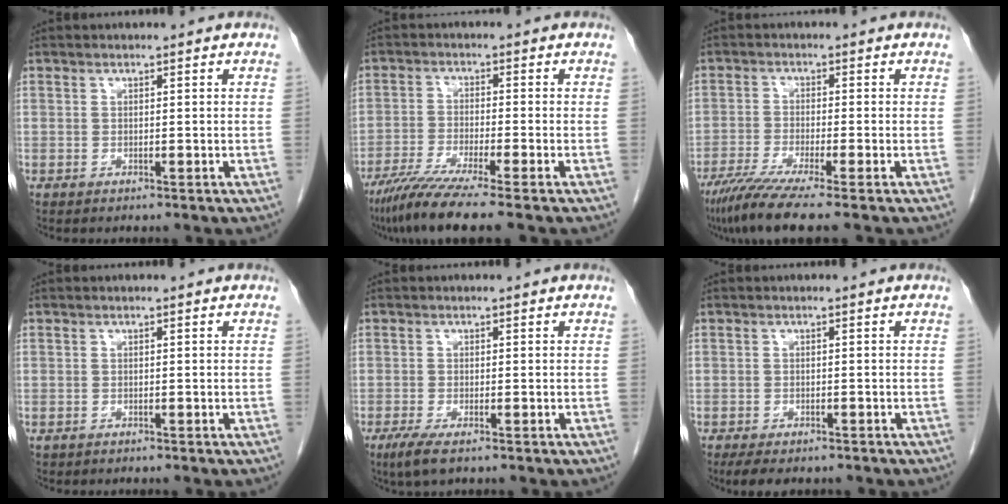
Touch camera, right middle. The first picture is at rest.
{"total": 9.0, "force": [-6.9, -1.0, 5.6], "torque": [-0.092, -0.030, -0.117]}
{"total": 8.3, "force": [-6.3, -0.8, 5.4], "torque": [-0.087, -0.027, -0.106]}
{"total": 0.0}
{"total": 3.3, "force": [-2.0, 0.6, 2.5], "torque": [-0.054, -0.010, -0.038]}
{"total": 5.8, "force": [-4.6, 2.1, 2.8], "torque": [-0.044, -0.013, -0.062]}